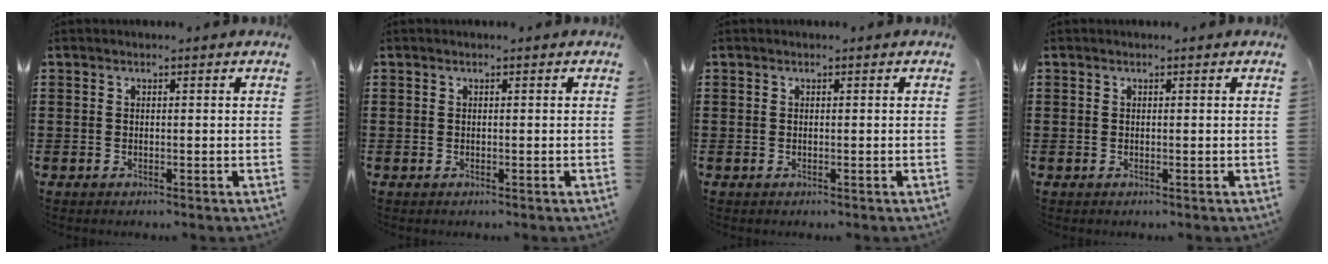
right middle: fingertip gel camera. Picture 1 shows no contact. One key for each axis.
{"total": 0.0}
{"total": 0.0}
{"total": 0.0}